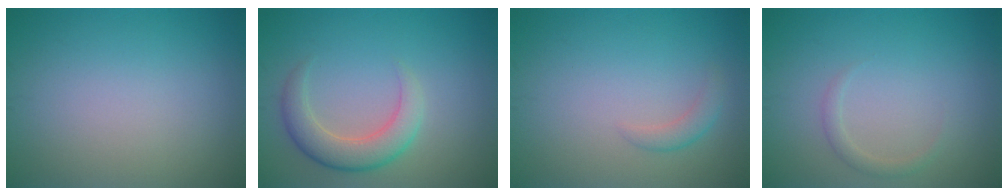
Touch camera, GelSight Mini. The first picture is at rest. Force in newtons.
{"total": 4.0, "press": 4.0, "slide": 0.3}
{"total": 1.4, "press": 1.4, "slide": 0.1}
{"total": 1.0, "press": 1.0, "slide": 0.1}